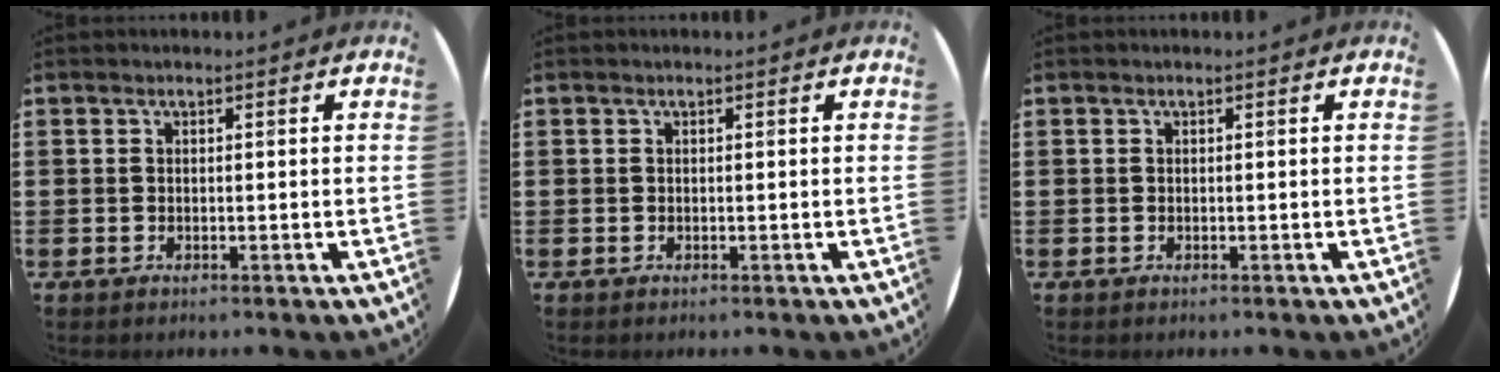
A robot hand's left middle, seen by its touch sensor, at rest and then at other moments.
{"total": 0.0}
{"total": 0.0}